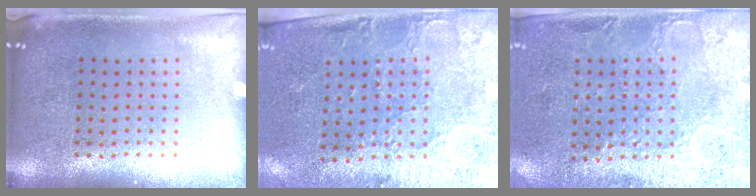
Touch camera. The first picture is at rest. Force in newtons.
{"total": 2.9, "press": 2.5, "slide": 1.5}
{"total": 2.9, "press": 2.6, "slide": 1.2}